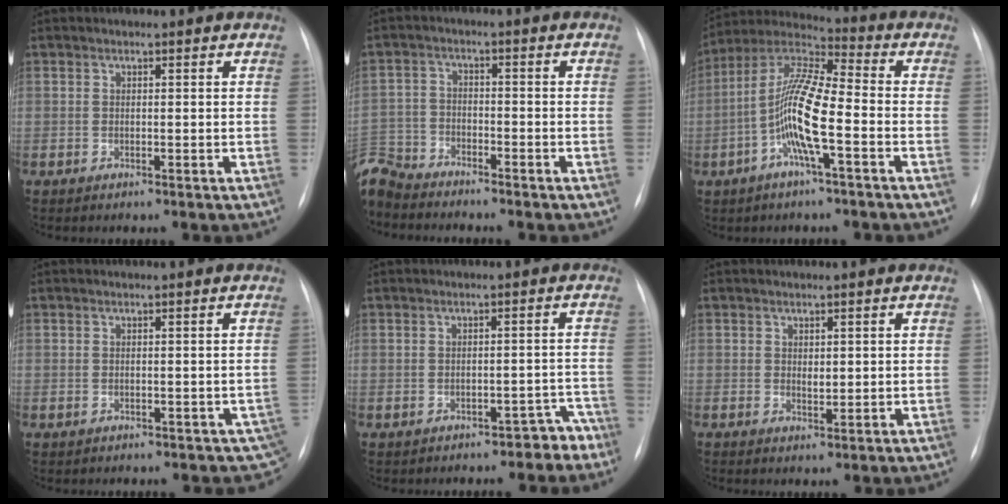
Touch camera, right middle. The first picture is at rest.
{"total": 8.8, "force": [-8.3, 2.5, 1.0], "torque": [-0.030, 0.000, -0.157]}
{"total": 11.8, "force": [-3.0, 1.4, 11.4], "torque": [-0.231, 0.010, -0.064]}
{"total": 3.1, "force": [-1.1, 2.1, 1.9], "torque": [-0.011, 0.009, -0.004]}
{"total": 3.3, "force": [-2.6, 1.7, 1.0], "torque": [-0.006, 0.030, -0.025]}
{"total": 1.6, "force": [0.4, 0.9, 1.2], "torque": [-0.018, -0.006, 0.009]}